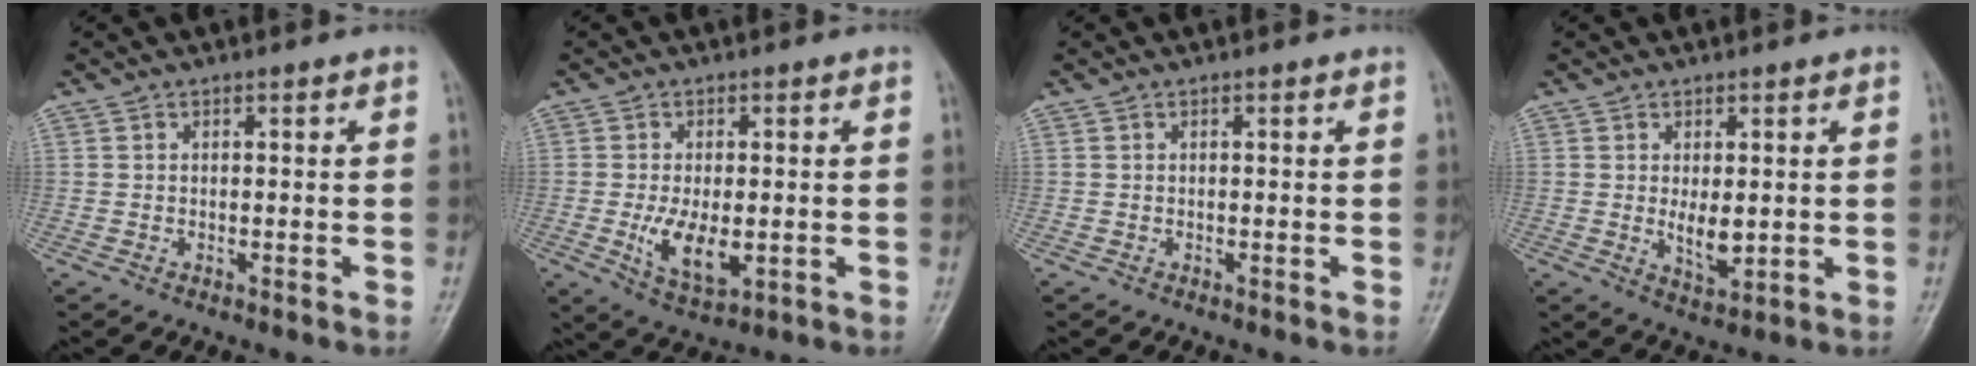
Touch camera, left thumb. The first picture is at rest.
{"total": 7.7, "force": [-1.2, 3.9, 6.6], "torque": [-0.115, -0.012, -0.012]}
{"total": 0.0}
{"total": 4.9, "force": [0.2, 2.3, 4.3], "torque": [-0.060, -0.014, 0.014]}